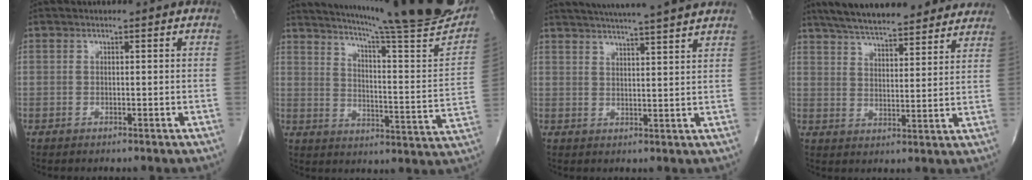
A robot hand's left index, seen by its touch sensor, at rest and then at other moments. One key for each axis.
{"total": 30.0, "fx": 25.4, "fy": 0.9, "fz": 15.8, "tx": -0.236, "ty": -0.091, "tz": 0.323}
{"total": 15.7, "fx": 14.1, "fy": -0.8, "fz": 7.0, "tx": -0.122, "ty": 0.001, "tz": 0.188}
{"total": 22.4, "fx": 19.7, "fy": 4.6, "fz": 9.8, "tx": -0.160, "ty": 0.025, "tz": 0.264}